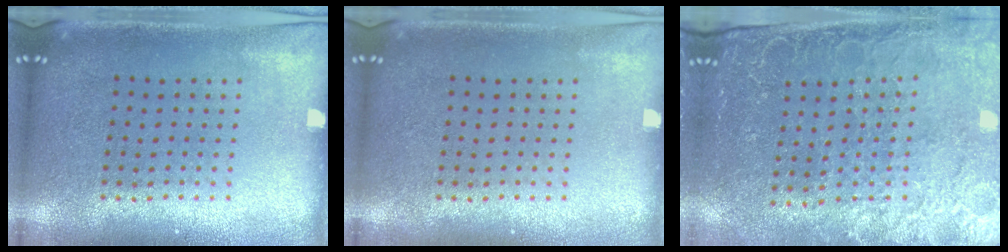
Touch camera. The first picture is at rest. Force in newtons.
{"total": 0.0}
{"total": 2.9, "press": 2.8, "slide": 0.8}